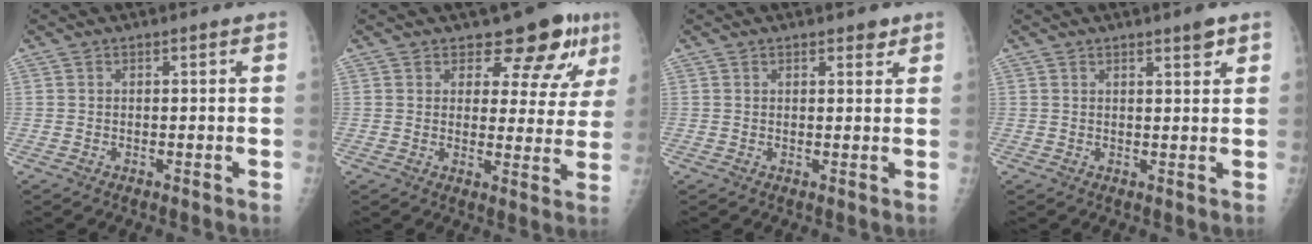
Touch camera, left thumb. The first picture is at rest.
{"total": 9.8, "force": [6.8, 5.0, 4.9], "torque": [-0.024, -0.041, 0.076]}
{"total": 2.2, "force": [1.5, 1.0, 1.3], "torque": [-0.005, -0.007, 0.017]}
{"total": 2.5, "force": [1.7, 0.4, 1.8], "torque": [-0.021, -0.010, 0.023]}